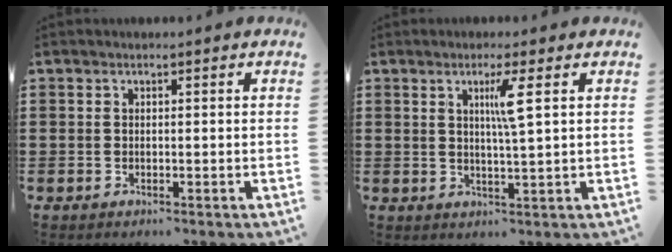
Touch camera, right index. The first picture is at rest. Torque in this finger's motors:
{"motor_torque": [0.55, -0.28, 0.36, 0.06]}